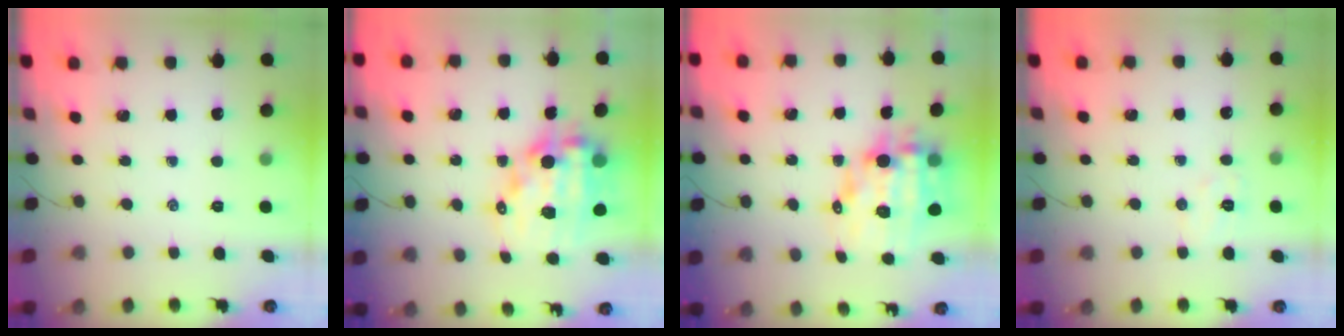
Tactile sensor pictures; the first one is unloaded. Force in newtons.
{"total": 15.0, "press": 14.6, "slide": 3.4}
{"total": 12.4, "press": 11.9, "slide": 3.5}
{"total": 5.0, "press": 4.9, "slide": 1.0}